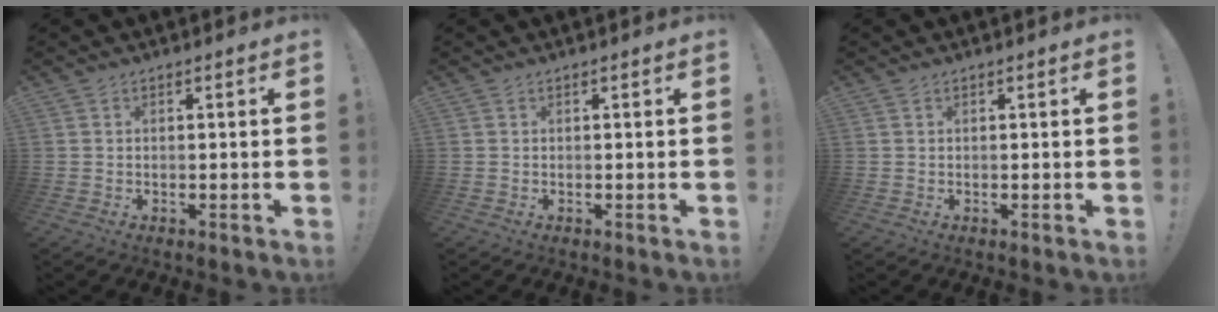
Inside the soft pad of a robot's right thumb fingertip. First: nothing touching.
{"total": 0.0}
{"total": 0.0}